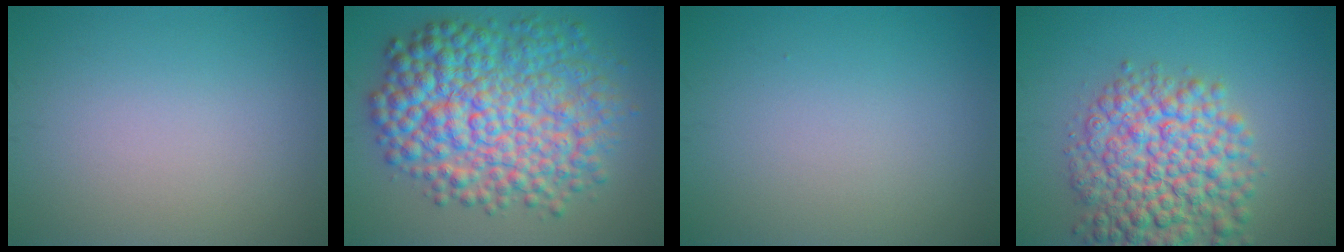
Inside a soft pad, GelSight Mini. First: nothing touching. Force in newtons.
{"total": 11.2, "press": 11.2, "slide": 0.1}
{"total": 0.0}
{"total": 9.0, "press": 9.0, "slide": 0.3}